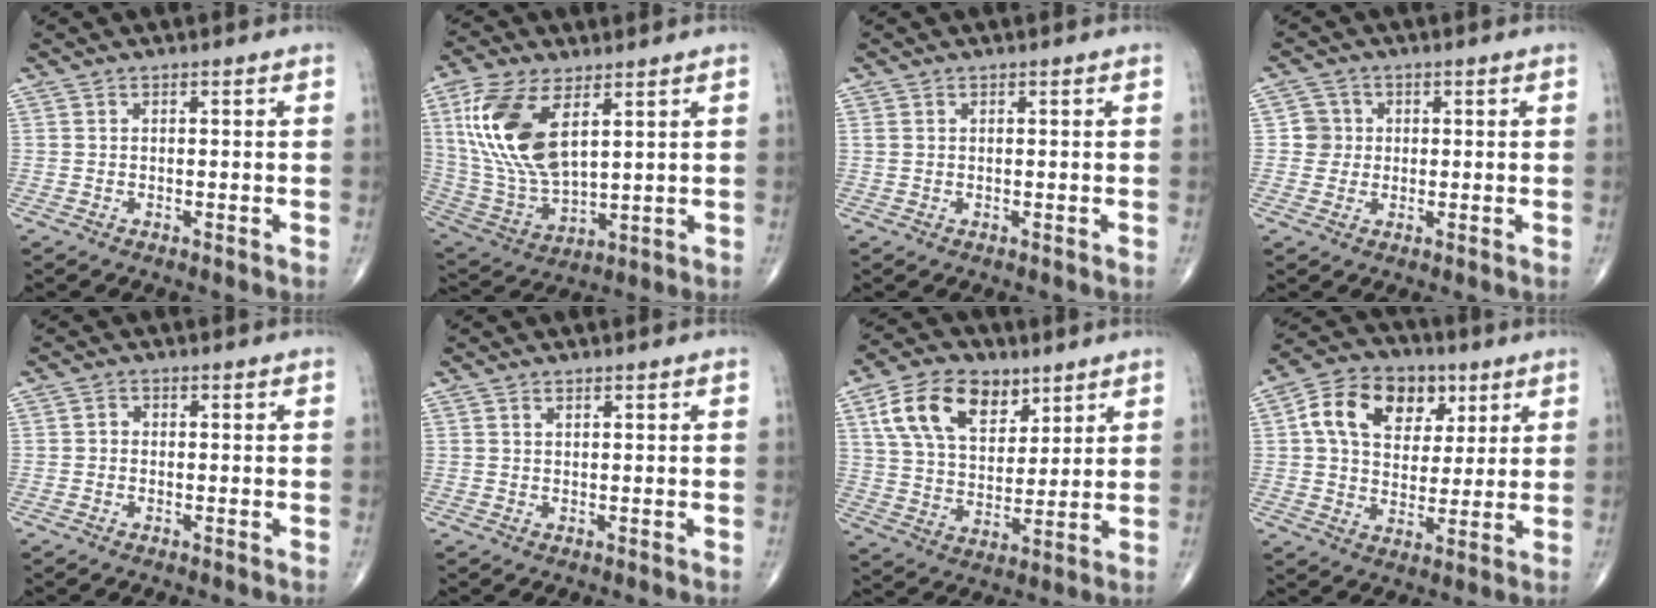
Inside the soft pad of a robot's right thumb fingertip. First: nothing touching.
{"total": 17.6, "force": [6.3, 8.6, 14.0], "torque": [-0.287, -0.021, 0.131]}
{"total": 0.9, "force": [0.3, 0.6, 0.5], "torque": [-0.016, 0.006, 0.008]}
{"total": 3.4, "force": [0.3, 3.4, 0.3], "torque": [0.023, 0.006, -0.001]}
{"total": 1.0, "force": [-0.2, 0.8, 0.5], "torque": [-0.001, 0.003, -0.008]}
{"total": 0.5, "force": [0.4, 0.1, 0.3], "torque": [-0.005, -0.001, 0.007]}
{"total": 14.9, "force": [7.4, 9.2, 9.2], "torque": [-0.138, -0.022, 0.139]}
{"total": 15.1, "force": [5.2, 10.9, 9.1], "torque": [-0.127, 0.002, 0.084]}